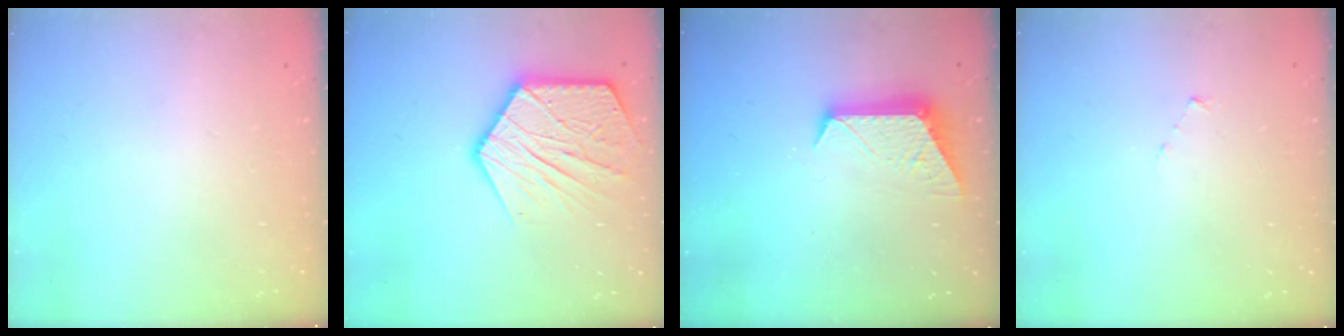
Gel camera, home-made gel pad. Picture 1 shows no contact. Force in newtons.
{"total": 19.6, "press": 19.5, "slide": 1.5}
{"total": 9.3, "press": 9.3, "slide": 0.5}
{"total": 3.0, "press": 3.0, "slide": 0.3}